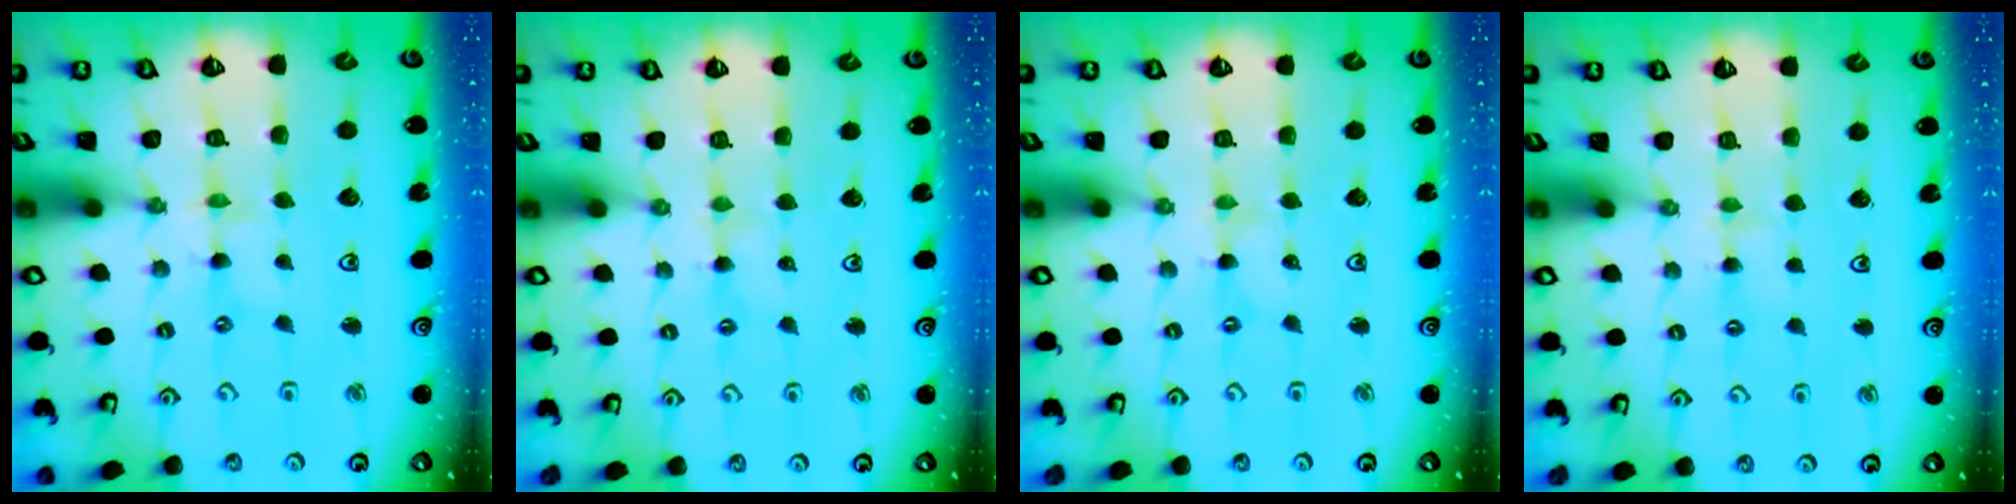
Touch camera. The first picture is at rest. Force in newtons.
{"total": 1.7, "press": 1.6, "slide": 0.4}
{"total": 0.0}
{"total": 2.3, "press": 2.3, "slide": 0.3}